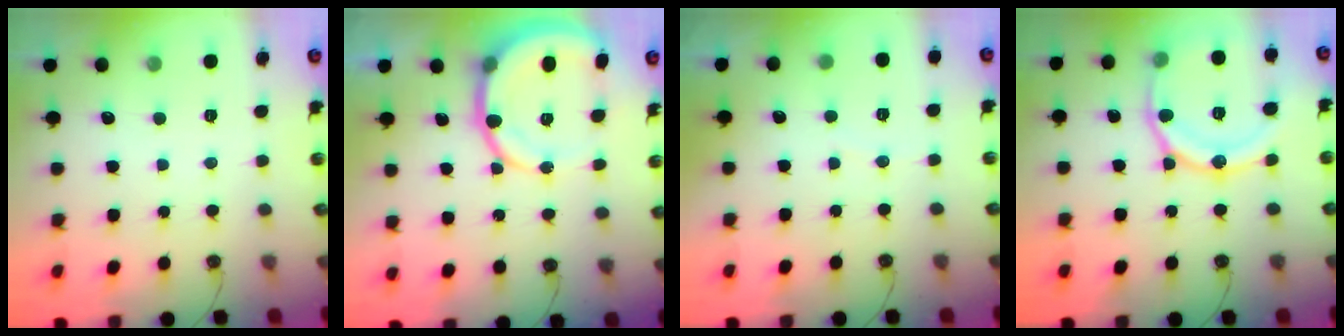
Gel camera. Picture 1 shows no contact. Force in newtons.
{"total": 12.7, "press": 12.5, "slide": 2.4}
{"total": 2.0, "press": 1.8, "slide": 0.9}
{"total": 17.2, "press": 17.1, "slide": 1.9}